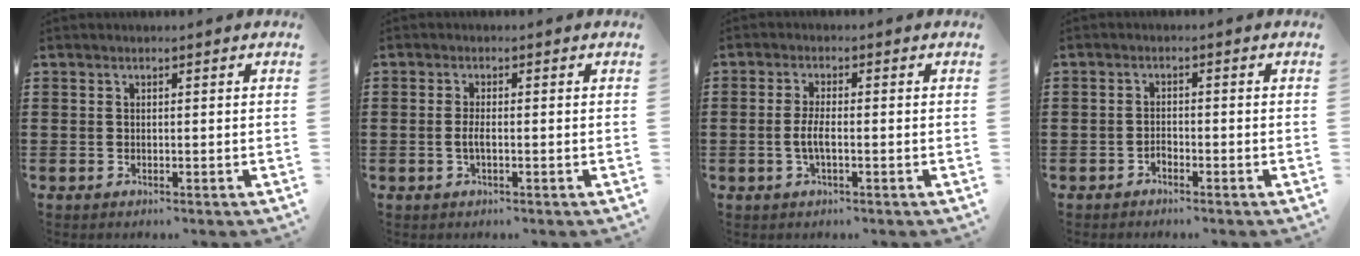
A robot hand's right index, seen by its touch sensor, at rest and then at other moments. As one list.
[{"total": 1.9, "force": [-0.4, 0.4, 1.9], "torque": [-0.041, -0.003, -0.009]}, {"total": 3.2, "force": [-0.7, 0.7, 3.0], "torque": [-0.067, -0.002, -0.018]}, {"total": 1.3, "force": [-1.1, 0.6, 0.3], "torque": [-0.010, 0.000, -0.023]}]